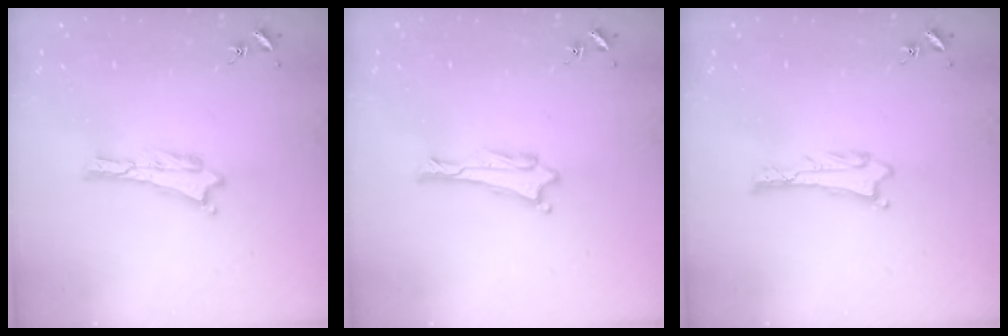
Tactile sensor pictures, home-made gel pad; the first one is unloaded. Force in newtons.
{"total": 0.6, "press": 0.5, "slide": 0.1}
{"total": 0.6, "press": 0.6, "slide": 0.1}